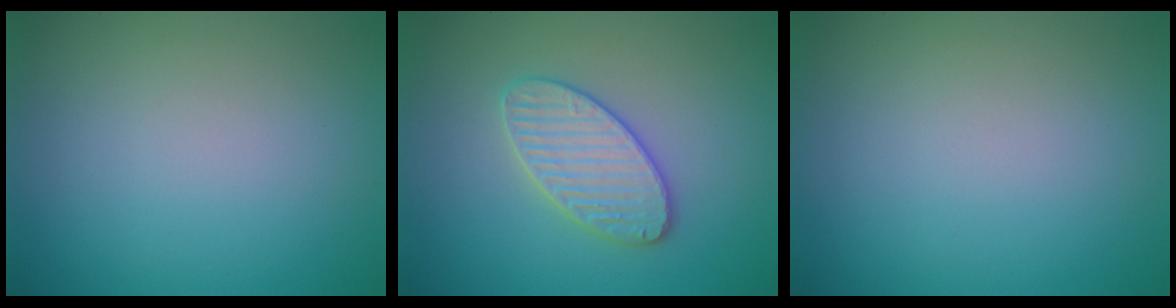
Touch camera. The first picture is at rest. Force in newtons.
{"total": 3.5, "press": 3.5, "slide": 0.6}
{"total": 0.0}